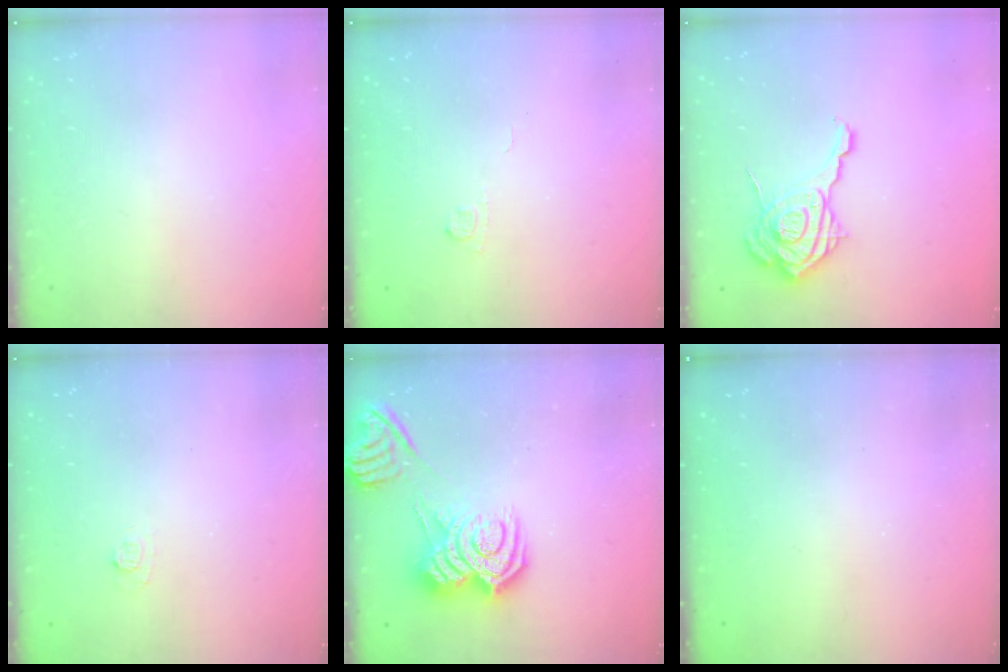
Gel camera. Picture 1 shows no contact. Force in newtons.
{"total": 3.3, "press": 3.2, "slide": 1.0}
{"total": 16.4, "press": 16.4, "slide": 1.5}
{"total": 2.7, "press": 2.5, "slide": 0.9}
{"total": 9.6, "press": 9.6, "slide": 0.7}
{"total": 2.3, "press": 2.2, "slide": 0.8}